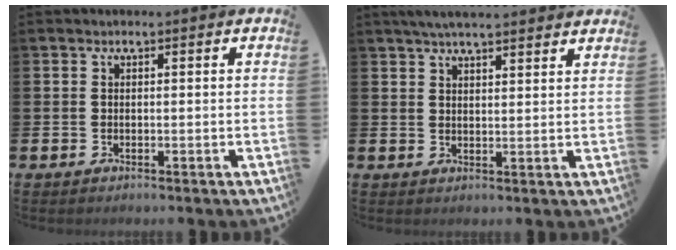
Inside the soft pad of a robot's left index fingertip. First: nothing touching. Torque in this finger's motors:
{"motor_torque": [0.04, -0.82, 0.79, 0.21]}